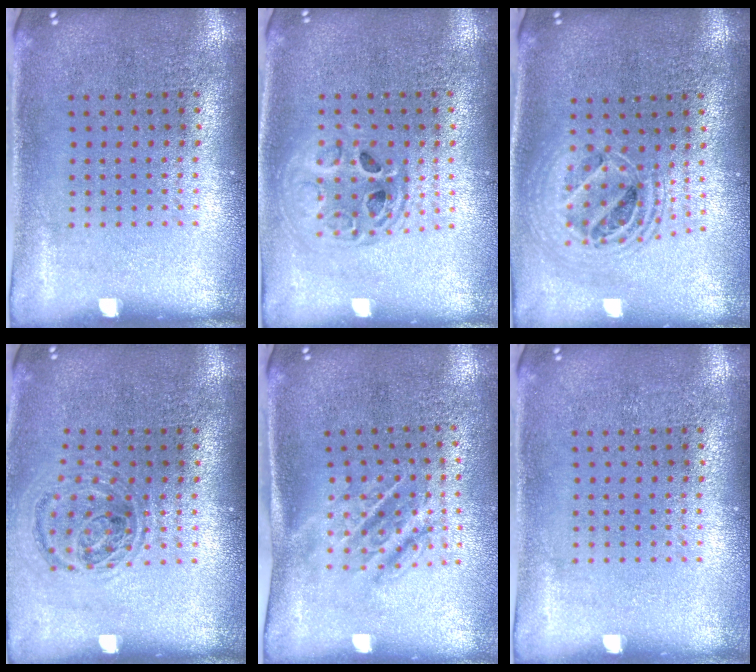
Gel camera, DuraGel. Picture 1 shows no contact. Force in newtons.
{"total": 1.5, "press": 1.2, "slide": 0.8}
{"total": 1.9, "press": 1.6, "slide": 1.1}
{"total": 1.0, "press": 0.9, "slide": 0.2}
{"total": 1.7, "press": 1.3, "slide": 1.1}
{"total": 0.0}